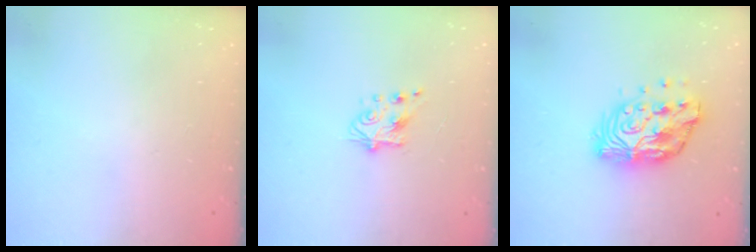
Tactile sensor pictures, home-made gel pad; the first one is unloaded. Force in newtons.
{"total": 6.4, "press": 6.4, "slide": 0.5}
{"total": 14.0, "press": 13.9, "slide": 1.1}